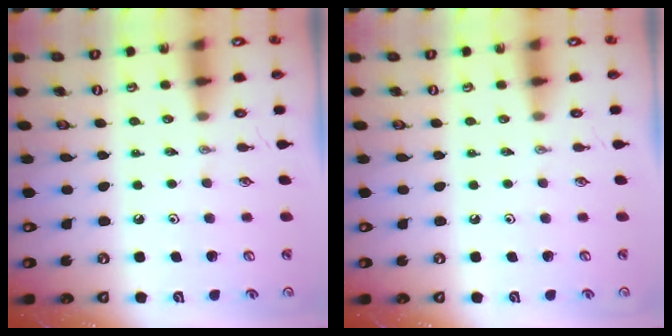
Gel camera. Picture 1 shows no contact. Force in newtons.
{"total": 0.0}